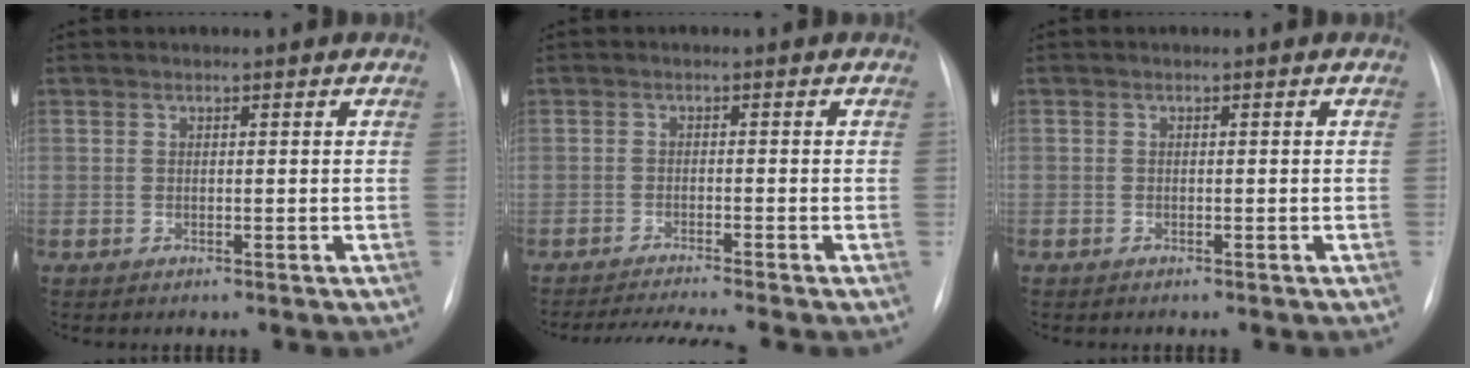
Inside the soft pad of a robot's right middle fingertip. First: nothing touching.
{"total": 6.2, "force": [-5.4, -1.4, 2.6], "torque": [-0.040, -0.017, -0.088]}
{"total": 0.7, "force": [-0.5, 0.5, 0.0], "torque": [-0.007, 0.004, -0.009]}